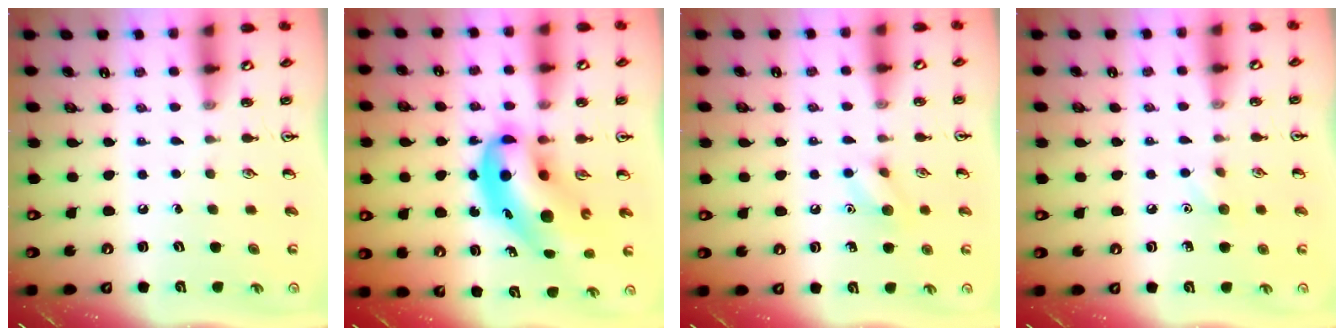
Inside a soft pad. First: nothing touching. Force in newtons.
{"total": 12.3, "press": 11.7, "slide": 3.7}
{"total": 7.0, "press": 7.0, "slide": 0.8}
{"total": 5.1, "press": 4.8, "slide": 1.6}